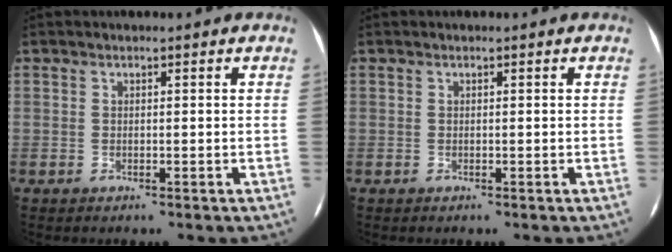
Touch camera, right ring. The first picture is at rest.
{"total": 0.0}